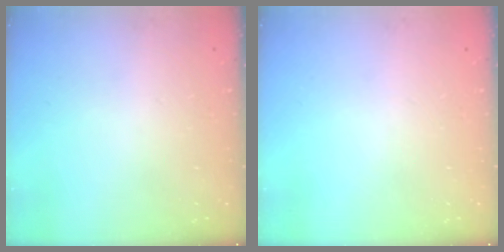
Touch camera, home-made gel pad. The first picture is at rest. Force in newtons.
{"total": 0.0}